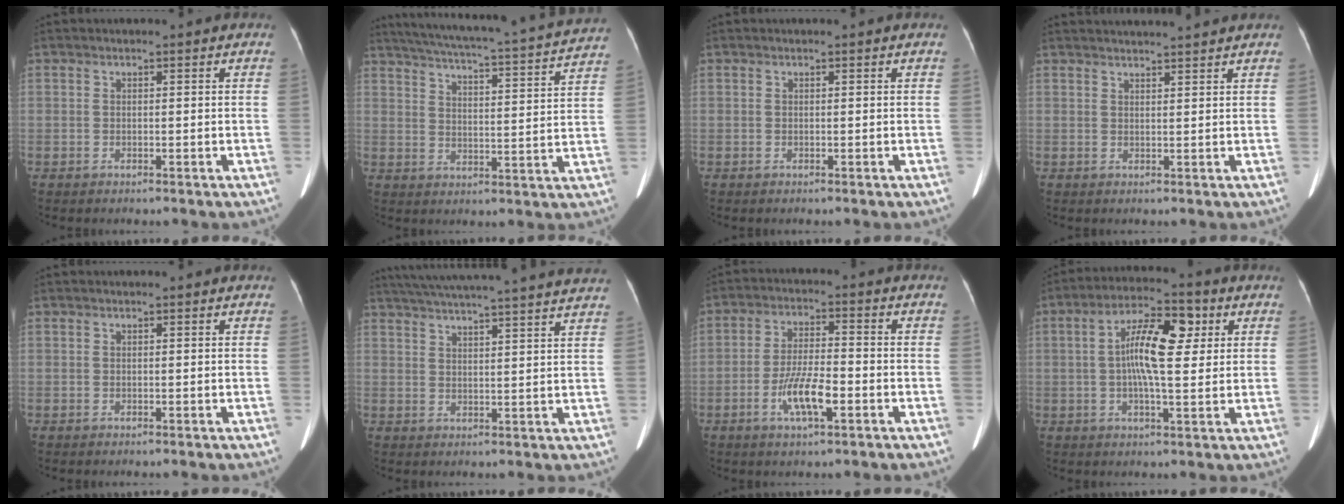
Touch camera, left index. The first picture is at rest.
{"total": 22.6, "force": [20.5, 0.5, 9.4], "torque": [-0.154, -0.036, 0.263]}
{"total": 0.0}
{"total": 7.6, "force": [7.3, -0.8, 2.2], "torque": [-0.024, 0.012, 0.089]}
{"total": 0.0}
{"total": 25.2, "force": [23.1, -0.4, 10.2], "torque": [-0.164, -0.022, 0.298]}
{"total": 7.2, "force": [-3.3, 1.3, 6.3], "torque": [-0.120, -0.010, -0.057]}
{"total": 10.1, "force": [1.5, 2.7, 9.6], "torque": [-0.171, 0.015, 0.024]}